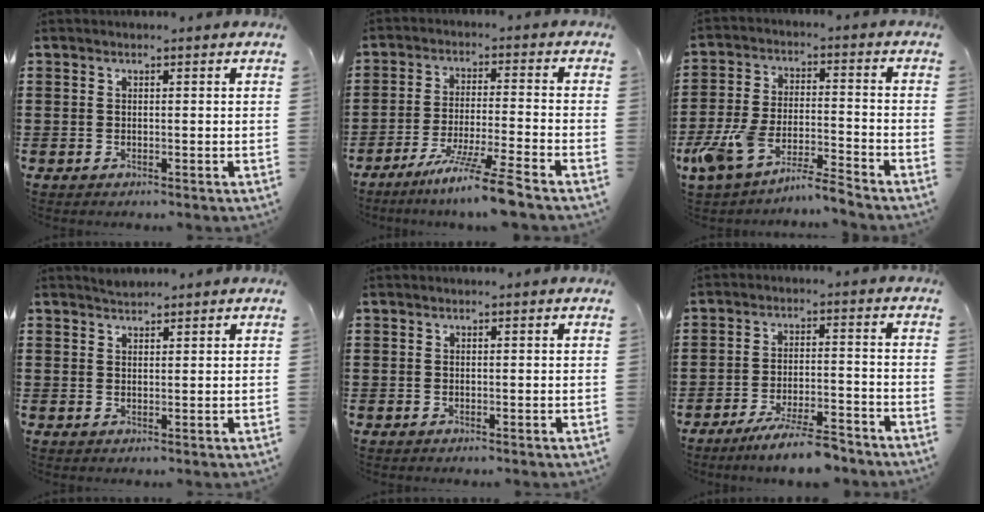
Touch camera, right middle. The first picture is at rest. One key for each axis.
{"total": 8.3, "fx": -6.6, "fy": -1.1, "fz": 4.8, "tx": -0.093, "ty": -0.019, "tz": -0.127}
{"total": 7.6, "fx": -6.9, "fy": 0.5, "fz": 3.0, "tx": -0.086, "ty": -0.007, "tz": -0.139}
{"total": 1.4, "fx": 1.4, "fy": 0.4, "fz": 0.0, "tx": -0.004, "ty": 0.004, "tz": 0.027}
{"total": 0.0}
{"total": 6.9, "fx": -6.0, "fy": 0.2, "fz": 3.3, "tx": -0.063, "ty": -0.007, "tz": -0.111}